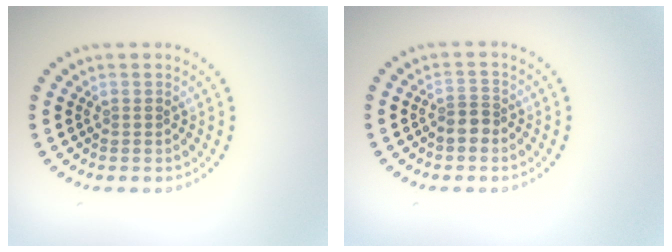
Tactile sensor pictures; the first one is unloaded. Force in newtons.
{"total": 1.9, "press": 1.6, "slide": 0.9}